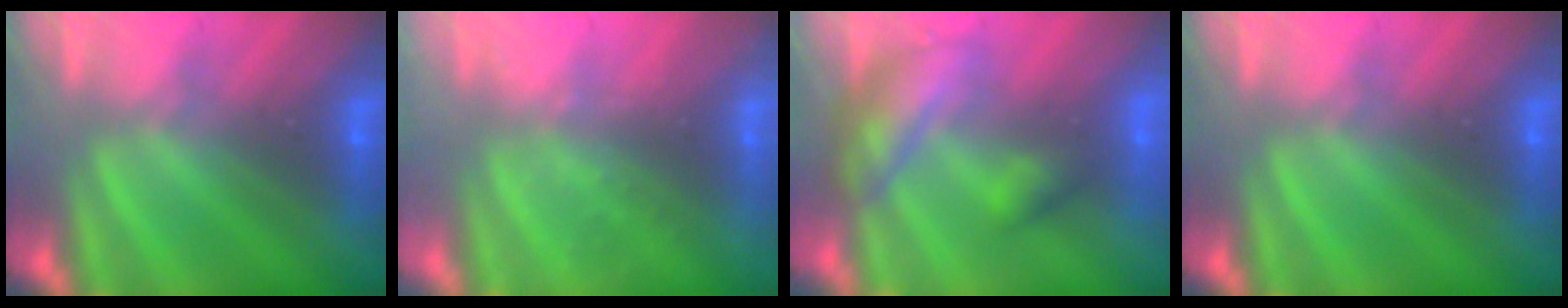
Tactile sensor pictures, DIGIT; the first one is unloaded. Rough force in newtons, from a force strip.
{"total": 2.3}
{"total": 2.6}
{"total": 0.0}